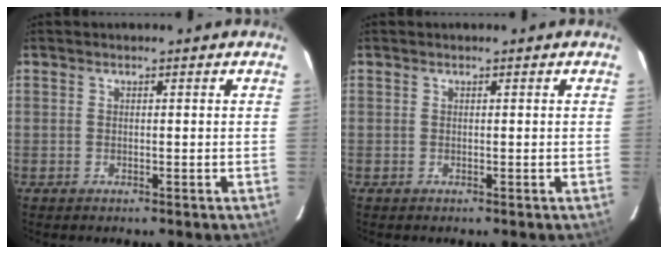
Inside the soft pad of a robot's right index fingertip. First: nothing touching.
{"total": 0.0}